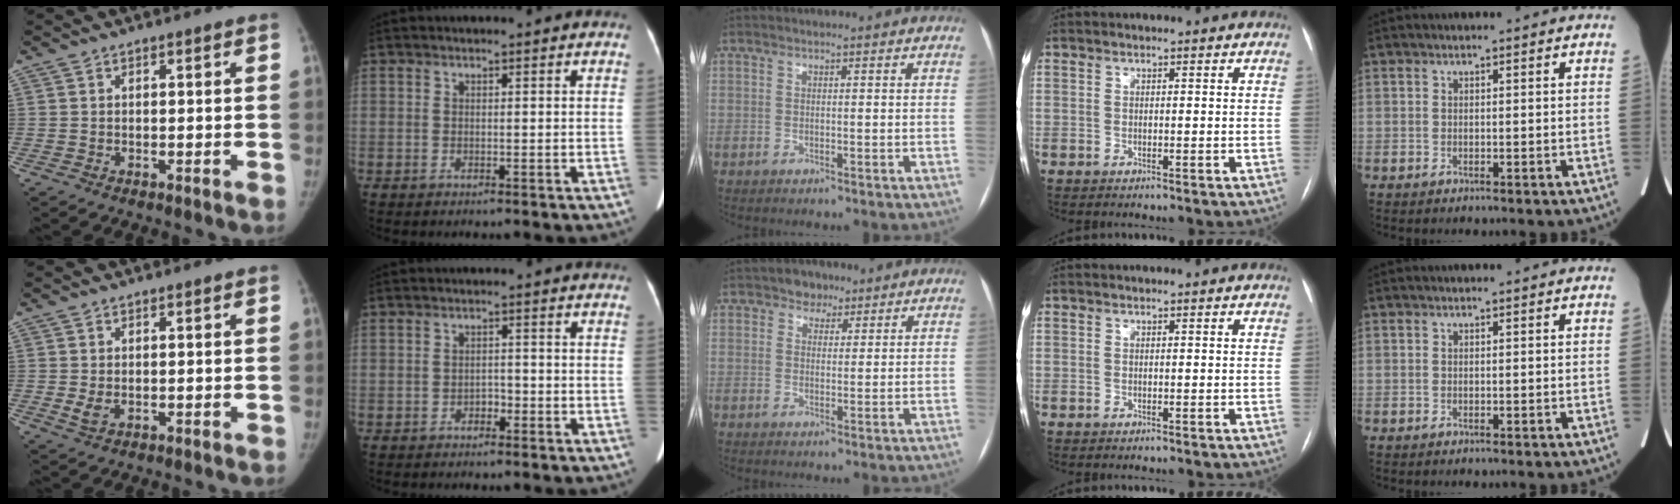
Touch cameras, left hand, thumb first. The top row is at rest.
{"thumb": {"total": 2.0, "force": [0.2, 1.2, 1.6], "torque": [-0.031, -0.006, 0.010]}, "index": {"total": 1.4, "force": [-0.9, 0.8, 0.7], "torque": [-0.007, 0.005, -0.016]}, "middle": {"total": 3.1, "force": [2.1, 2.2, 0.6], "torque": [-0.006, 0.004, 0.028]}}